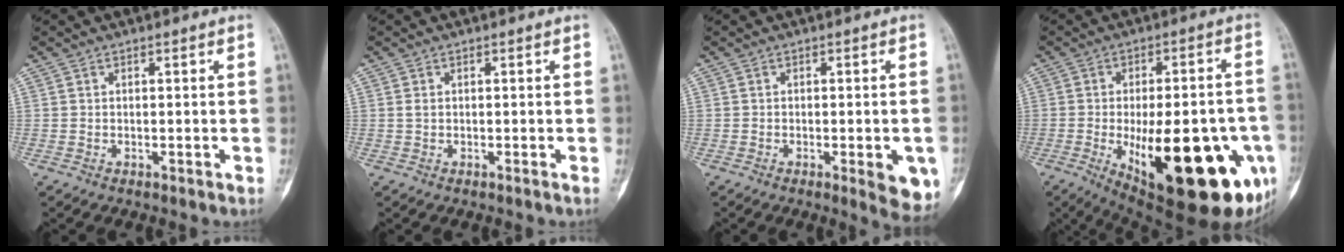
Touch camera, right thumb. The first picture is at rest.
{"total": 0.7, "force": [0.0, 0.2, 0.7], "torque": [-0.014, 0.000, 0.001]}
{"total": 7.3, "force": [-2.4, 2.1, 6.5], "torque": [-0.065, -0.007, -0.024]}
{"total": 29.1, "force": [-8.6, 10.7, 25.7], "torque": [-0.313, -0.008, -0.097]}